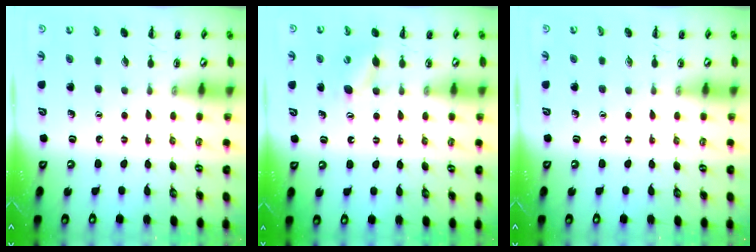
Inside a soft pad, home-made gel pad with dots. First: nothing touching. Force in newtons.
{"total": 6.4, "press": 6.2, "slide": 1.3}
{"total": 0.0}